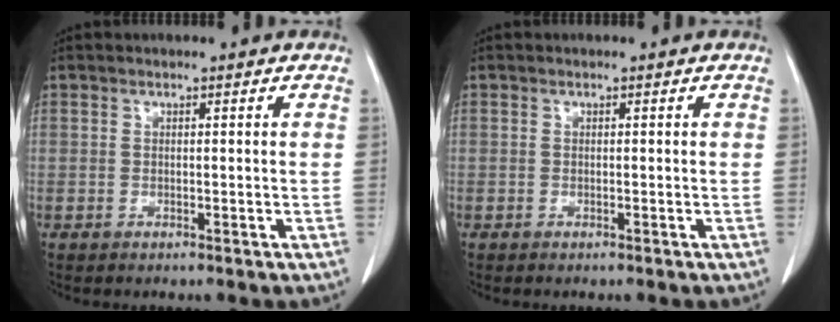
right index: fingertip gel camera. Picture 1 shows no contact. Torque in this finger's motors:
{"motor_torque": [0.11, -0.13, -0.03, -0.01]}